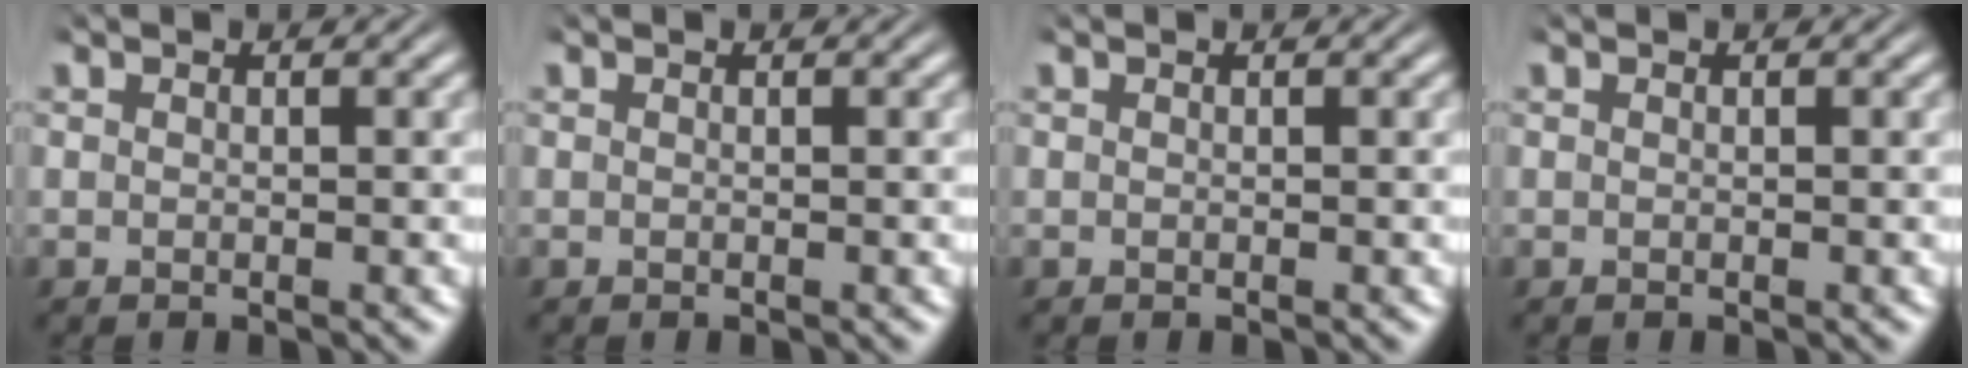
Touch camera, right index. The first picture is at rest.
{"total": 0.0}
{"total": 0.0}
{"total": 0.0}